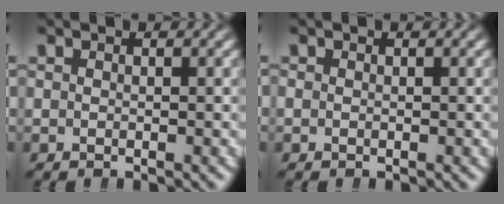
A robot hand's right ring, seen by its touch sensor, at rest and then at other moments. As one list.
[{"total": 0.5, "force": [-0.2, 0.5, 0.2], "torque": [-0.007, -0.005, -0.002]}]